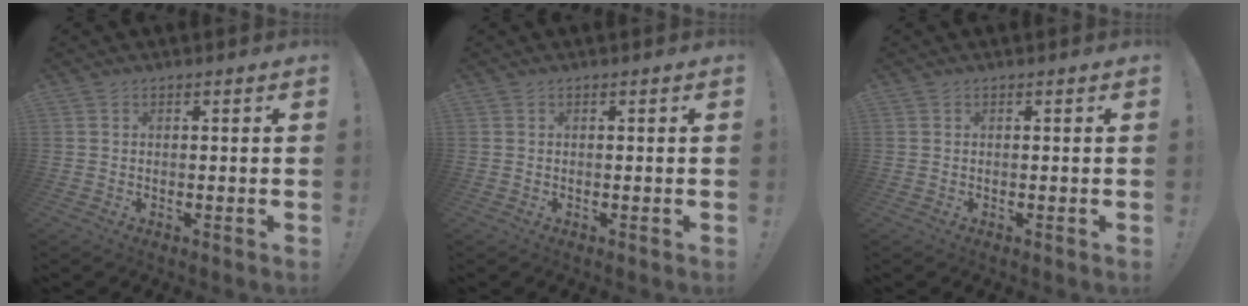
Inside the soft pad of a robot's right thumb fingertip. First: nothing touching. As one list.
[{"total": 0.0}, {"total": 0.0}]